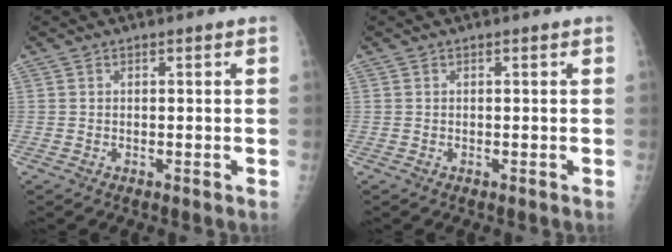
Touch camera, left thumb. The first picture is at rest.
{"total": 0.0}